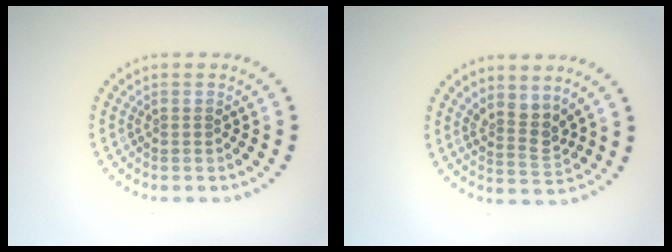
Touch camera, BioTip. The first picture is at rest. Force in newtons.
{"total": 2.5, "press": 1.9, "slide": 1.6}